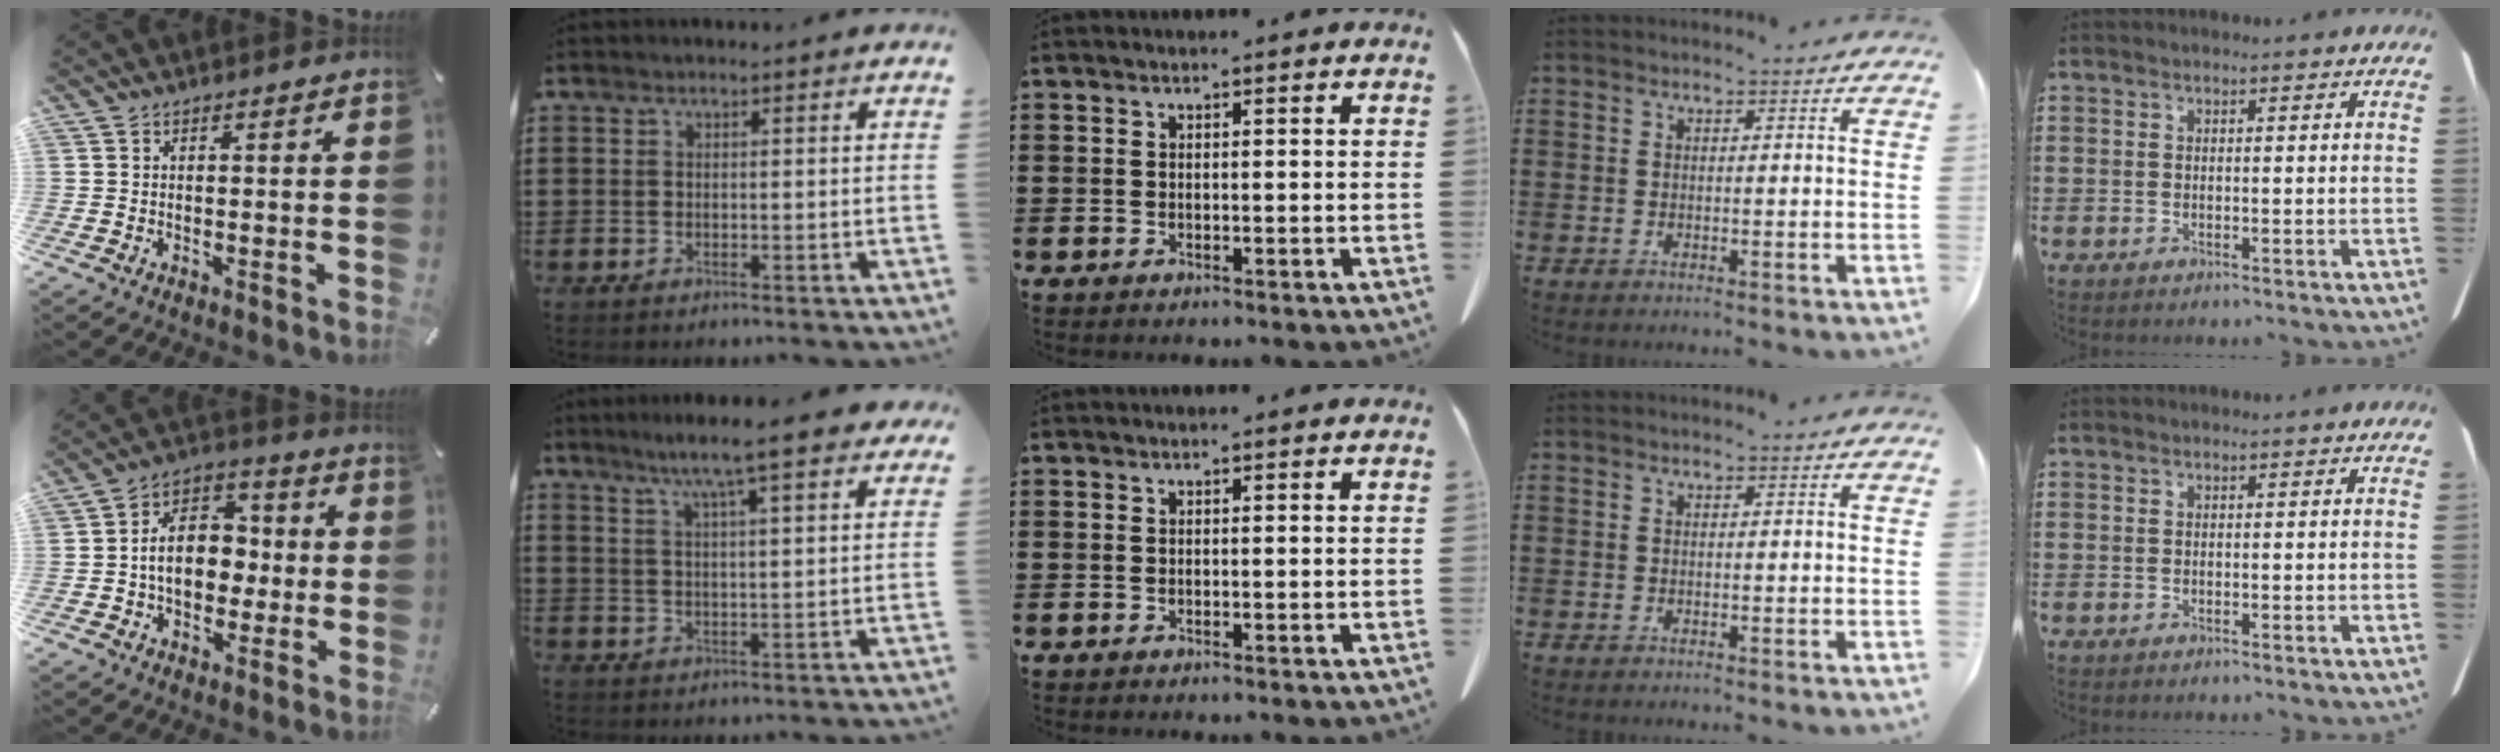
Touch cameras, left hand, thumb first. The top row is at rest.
{"thumb": {"total": 11.5, "force": [-1.4, 8.5, 7.7], "torque": [-0.135, 0.017, -0.025]}, "index": {"total": 7.9, "force": [6.2, 0.6, 4.9], "torque": [-0.103, -0.013, 0.106]}}